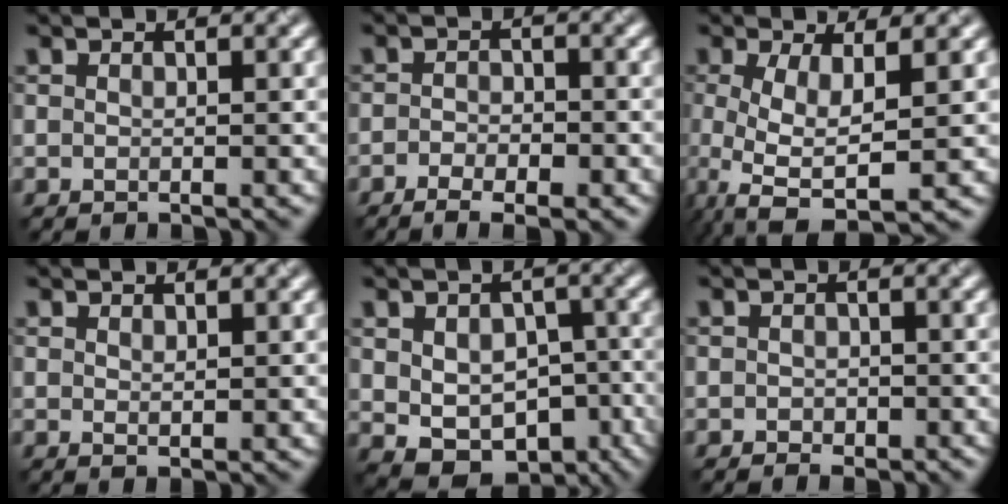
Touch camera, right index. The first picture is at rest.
{"total": 4.4, "force": [-2.7, 1.8, 3.0], "torque": [-0.043, -0.002, -0.030]}
{"total": 5.9, "force": [-1.4, 1.8, 5.4], "torque": [-0.114, -0.009, -0.022]}
{"total": 0.8, "force": [0.7, -0.3, -0.2], "torque": [-0.004, 0.002, 0.015]}
{"total": 7.5, "force": [-1.7, 5.4, 5.0], "torque": [-0.063, -0.006, 0.001]}
{"total": 0.7, "force": [-0.5, 0.3, -0.2], "torque": [-0.006, 0.001, -0.006]}